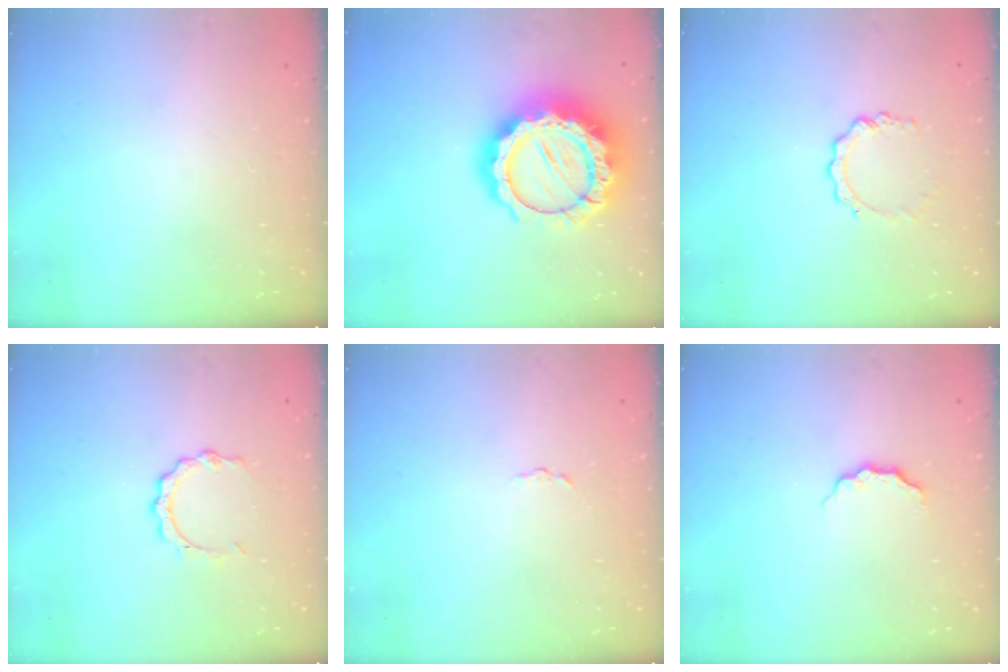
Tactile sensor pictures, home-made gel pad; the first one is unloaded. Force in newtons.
{"total": 22.9, "press": 22.8, "slide": 2.0}
{"total": 4.9, "press": 4.8, "slide": 0.5}
{"total": 4.9, "press": 4.9, "slide": 0.5}
{"total": 1.6, "press": 1.6, "slide": 0.1}
{"total": 2.7, "press": 2.6, "slide": 0.3}